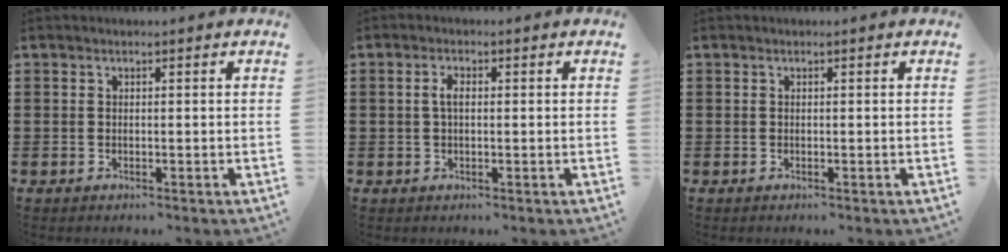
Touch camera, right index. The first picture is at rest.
{"total": 2.1, "force": [0.1, 0.8, 1.9], "torque": [-0.040, 0.004, 0.000]}
{"total": 0.0}